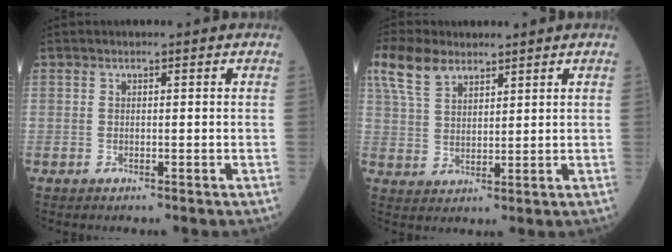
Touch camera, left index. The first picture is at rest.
{"total": 8.3, "force": [5.8, 3.8, 4.4], "torque": [-0.105, 0.021, 0.121]}